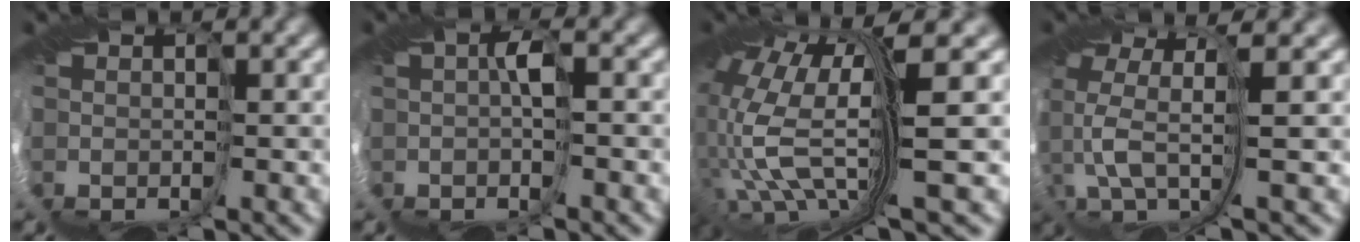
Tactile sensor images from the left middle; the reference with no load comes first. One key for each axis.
{"total": 1.2, "fx": -0.1, "fy": -0.3, "fz": 1.2, "tx": -0.029, "ty": 0.007, "tz": -0.003}
{"total": 11.4, "fx": 1.4, "fy": 2.8, "fz": 11.0, "tx": -0.260, "ty": -0.012, "tz": 0.051}
{"total": 5.3, "fx": -0.4, "fy": 1.1, "fz": 5.2, "tx": -0.129, "ty": 0.014, "tz": -0.018}